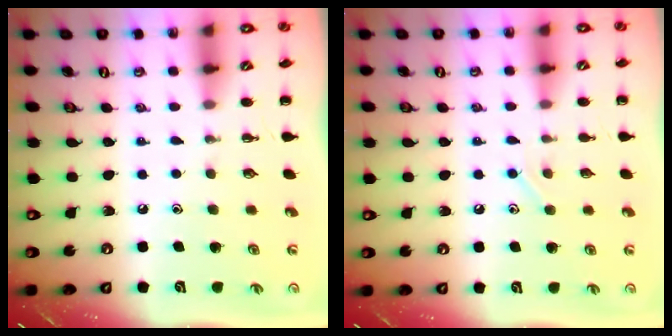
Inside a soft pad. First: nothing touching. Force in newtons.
{"total": 4.9, "press": 4.8, "slide": 0.9}